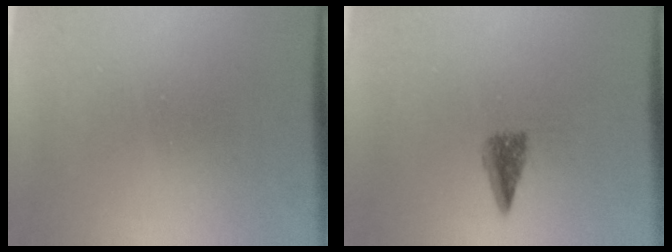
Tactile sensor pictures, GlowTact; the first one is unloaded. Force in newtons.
{"total": 2.7}